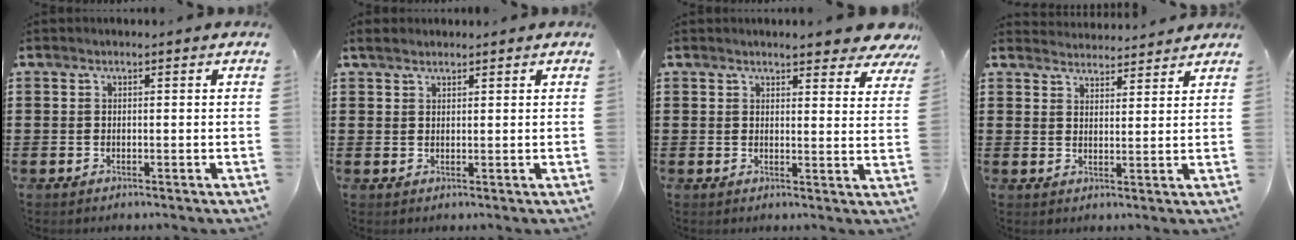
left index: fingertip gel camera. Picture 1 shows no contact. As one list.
[{"total": 1.6, "force": [1.4, 0.4, 0.5], "torque": [-0.012, 0.002, 0.028]}, {"total": 4.7, "force": [4.2, 0.4, 2.0], "torque": [-0.037, -0.016, 0.073]}, {"total": 3.2, "force": [3.2, 0.3, -0.4], "torque": [-0.003, -0.013, 0.059]}]